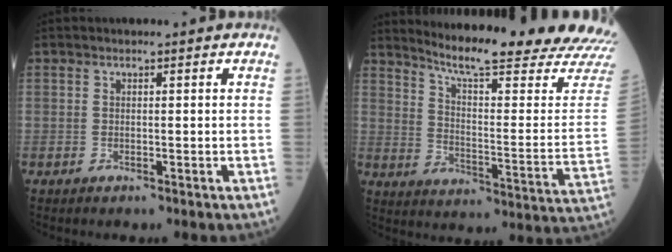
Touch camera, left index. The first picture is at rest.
{"total": 23.4, "force": [21.4, -0.9, 9.4], "torque": [-0.147, -0.120, 0.273]}